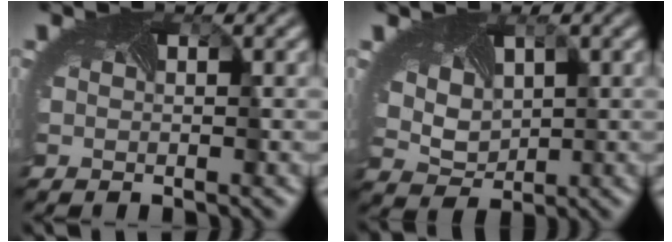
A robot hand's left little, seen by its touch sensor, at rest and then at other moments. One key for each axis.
{"total": 4.1, "fx": 1.8, "fy": 2.8, "fz": 2.3, "tx": -0.064, "ty": 0.015, "tz": 0.041}